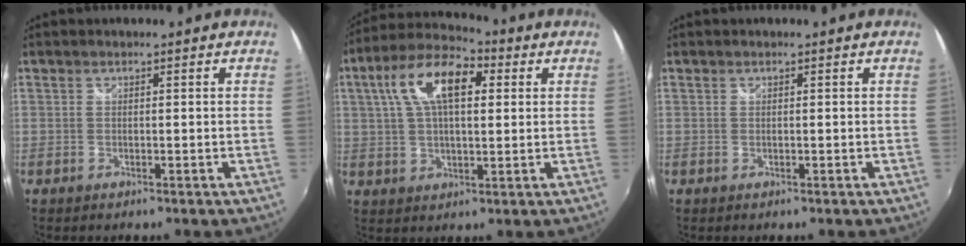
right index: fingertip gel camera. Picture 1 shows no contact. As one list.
[{"total": 13.5, "force": [4.0, 6.3, 11.3], "torque": [-0.211, 0.033, 0.062]}, {"total": 0.0}]